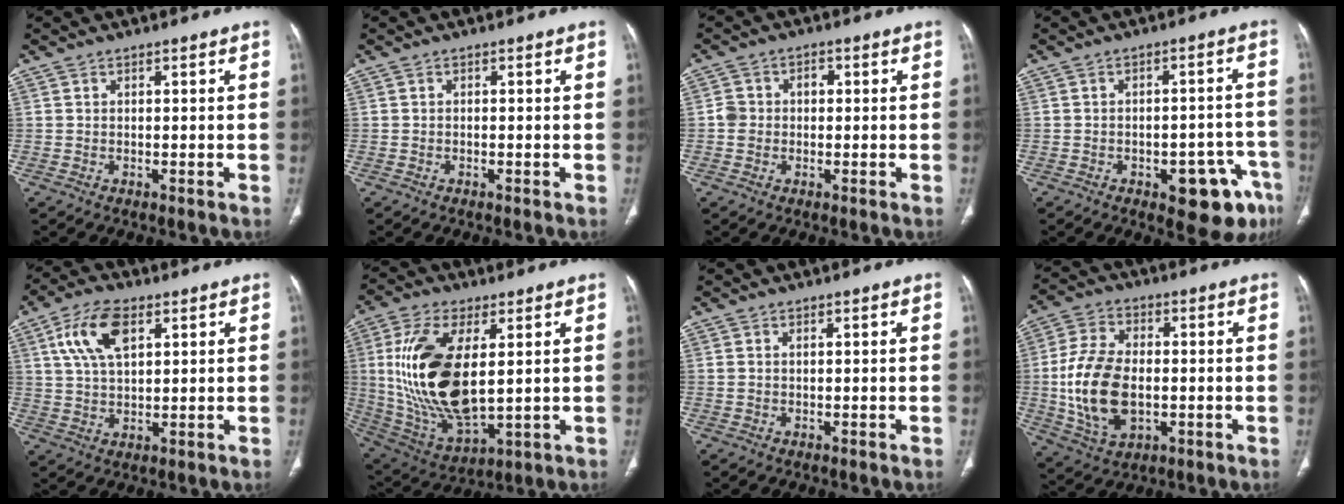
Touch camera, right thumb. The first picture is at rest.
{"total": 0.0}
{"total": 3.9, "force": [-0.2, 3.4, 1.9], "torque": [-0.022, 0.019, -0.007]}
{"total": 11.7, "force": [-6.1, 5.2, 8.6], "torque": [-0.072, 0.039, -0.070]}
{"total": 10.1, "force": [4.1, 5.1, 7.6], "torque": [-0.144, -0.003, 0.078]}
{"total": 21.1, "force": [2.9, 9.9, 18.4], "torque": [-0.371, -0.021, 0.068]}
{"total": 0.9, "force": [0.3, 0.5, 0.7], "torque": [-0.024, 0.012, 0.013]}
{"total": 15.5, "force": [-1.4, 9.4, 12.2], "torque": [-0.238, 0.002, -0.016]}